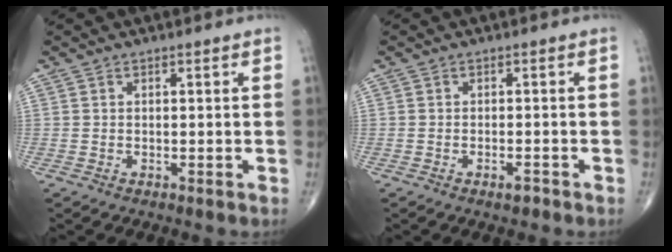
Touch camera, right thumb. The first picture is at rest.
{"total": 1.7, "force": [-1.1, 0.6, 1.2], "torque": [-0.021, 0.001, -0.019]}